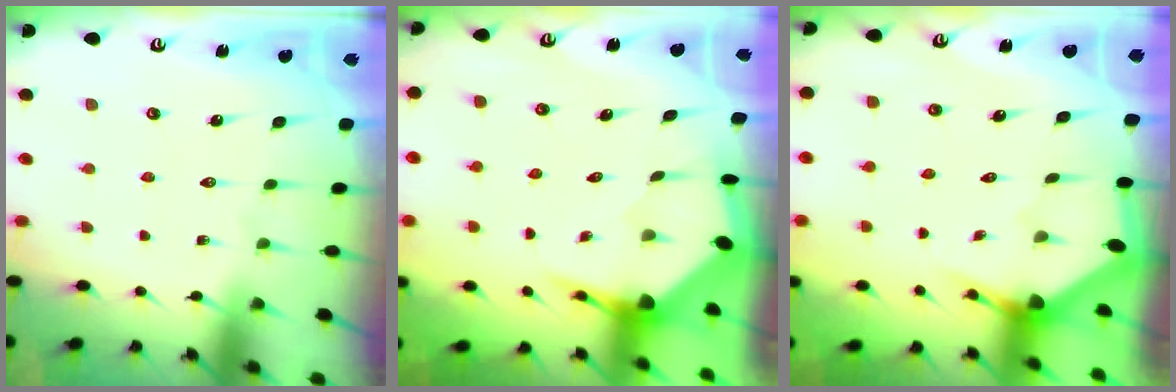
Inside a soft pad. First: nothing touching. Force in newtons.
{"total": 4.3, "press": 4.3, "slide": 0.5}
{"total": 2.9, "press": 2.9, "slide": 0.2}